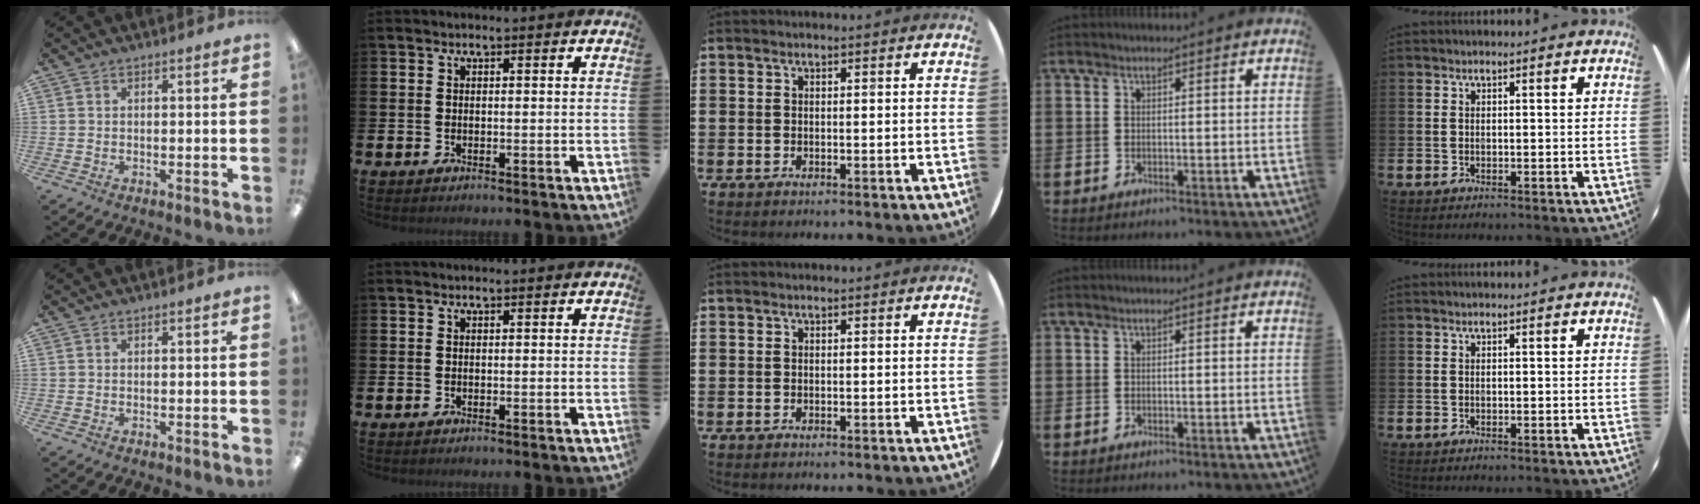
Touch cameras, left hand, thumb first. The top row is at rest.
{}